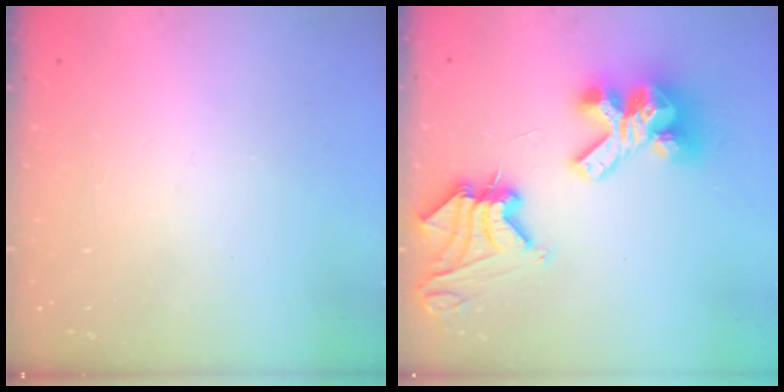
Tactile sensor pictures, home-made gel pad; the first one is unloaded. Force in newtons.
{"total": 14.5, "press": 14.3, "slide": 1.8}